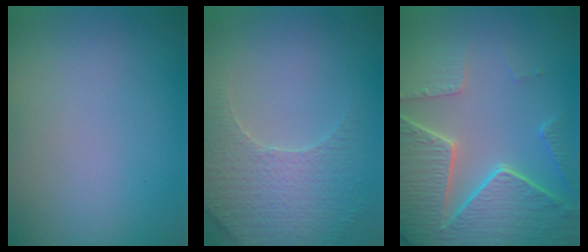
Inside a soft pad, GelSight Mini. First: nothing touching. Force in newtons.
{"total": 3.8, "press": 3.7, "slide": 1.0}
{"total": 8.3, "press": 6.2, "slide": 5.6}